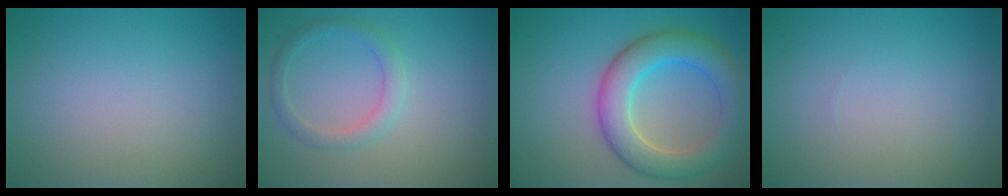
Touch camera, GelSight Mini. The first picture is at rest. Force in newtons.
{"total": 2.0, "press": 2.0, "slide": 0.1}
{"total": 6.9, "press": 6.9, "slide": 0.5}
{"total": 0.0}